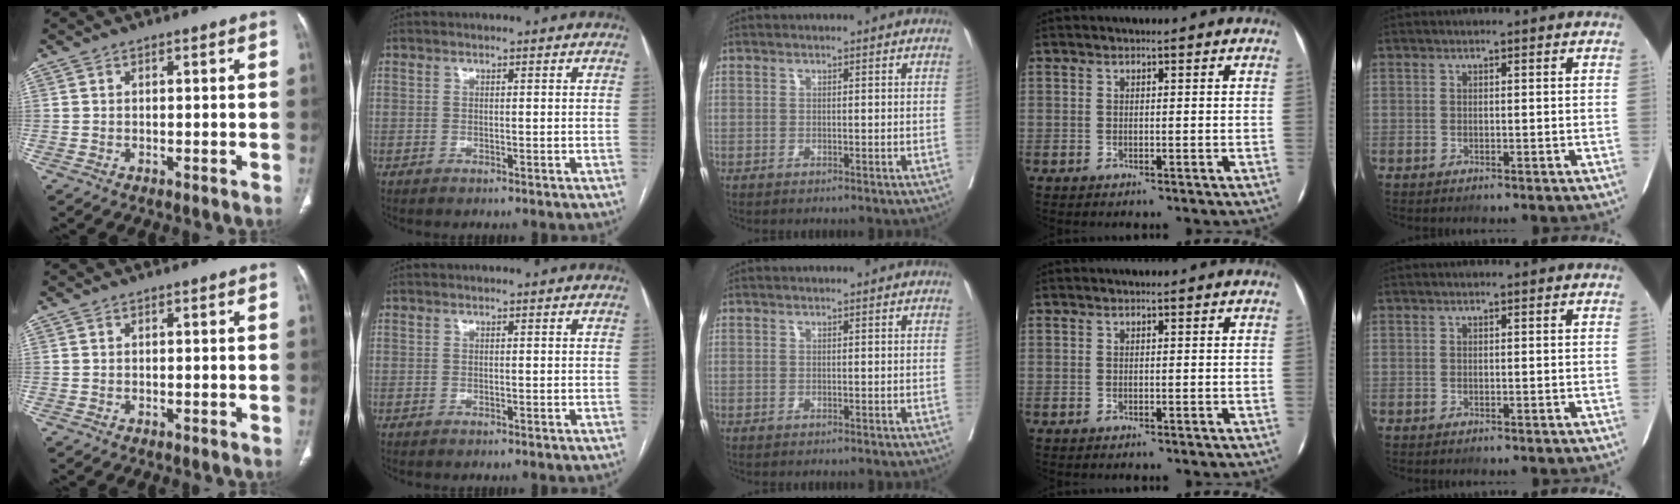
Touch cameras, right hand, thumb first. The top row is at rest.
{}